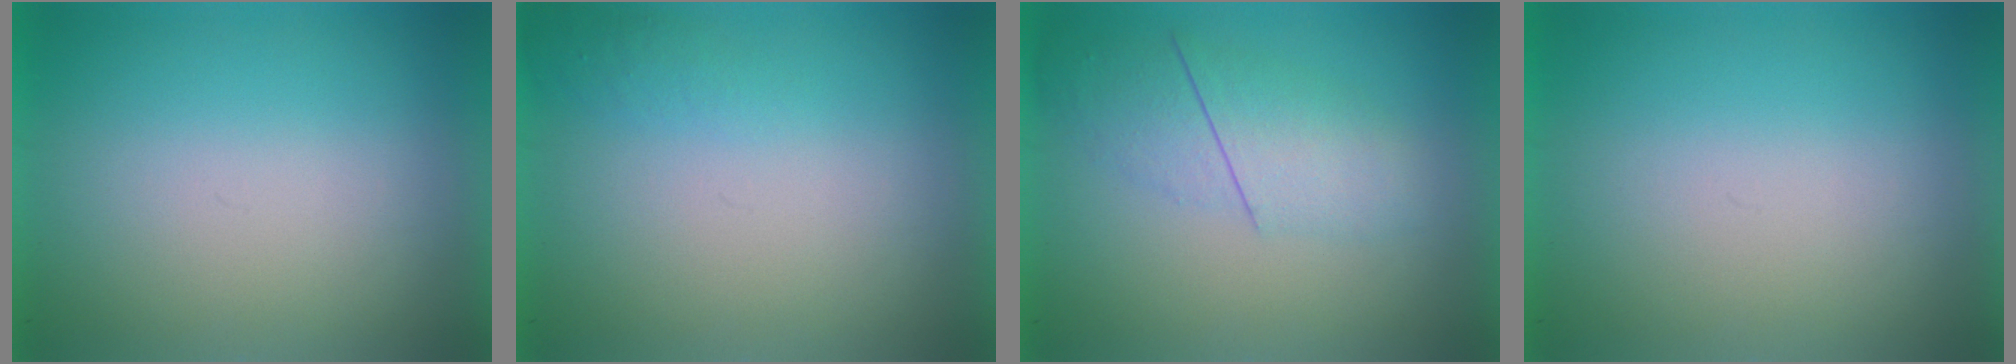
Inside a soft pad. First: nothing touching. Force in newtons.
{"total": 1.0}
{"total": 2.4}
{"total": 0.0}